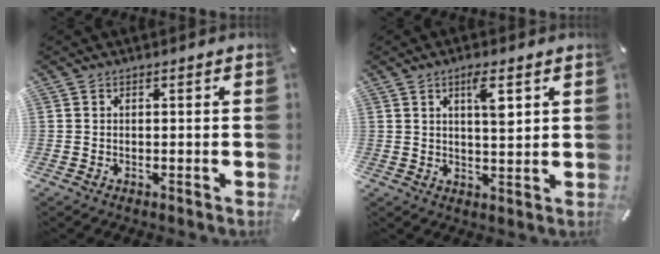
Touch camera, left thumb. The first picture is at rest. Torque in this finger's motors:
{"motor_torque": [1.06, 1.15, 0.57, -0.61, 0.18]}